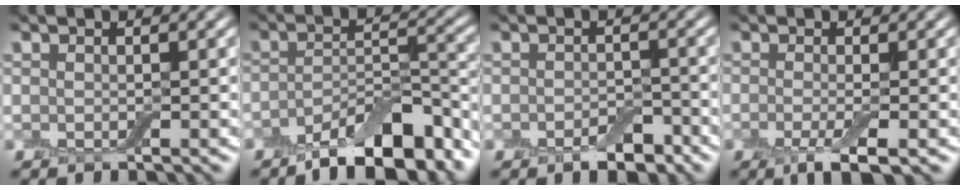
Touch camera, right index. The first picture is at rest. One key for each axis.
{"total": 9.0, "fx": -6.6, "fy": 3.0, "fz": 5.4, "tx": -0.078, "ty": -0.005, "tz": -0.109}
{"total": 2.7, "fx": -1.6, "fy": 1.3, "fz": 1.7, "tx": -0.024, "ty": 0.000, "tz": -0.026}
{"total": 3.2, "fx": -1.4, "fy": 0.7, "fz": 2.9, "tx": -0.056, "ty": -0.007, "tz": -0.029}